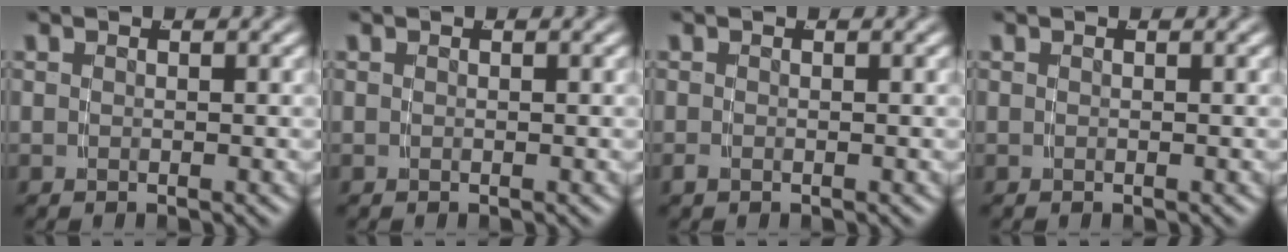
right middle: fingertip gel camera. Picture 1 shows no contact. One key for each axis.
{"total": 0.0}
{"total": 0.6, "fx": -0.5, "fy": 0.0, "fz": 0.3, "tx": -0.006, "ty": -0.005, "tz": -0.006}
{"total": 0.0}